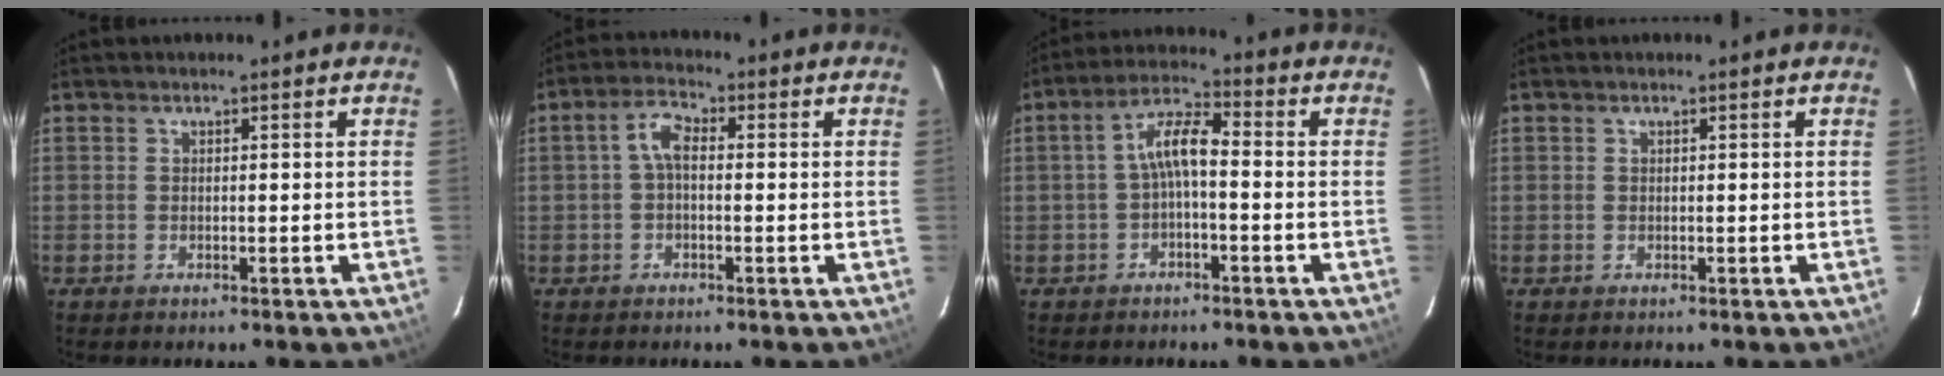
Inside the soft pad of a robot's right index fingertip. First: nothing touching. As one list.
[{"total": 3.8, "force": [-0.1, 2.1, 3.2], "torque": [-0.065, 0.016, -0.002]}, {"total": 5.8, "force": [-1.2, 1.9, 5.4], "torque": [-0.114, 0.021, -0.024]}, {"total": 0.5, "force": [0.0, 0.5, -0.1], "torque": [0.006, 0.002, -0.002]}]